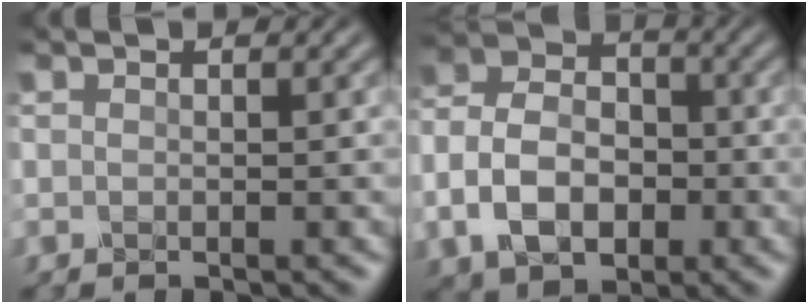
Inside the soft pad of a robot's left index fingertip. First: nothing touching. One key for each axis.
{"total": 7.7, "fx": -2.1, "fy": 5.5, "fz": 5.0, "tx": -0.103, "ty": 0.009, "tz": -0.054}